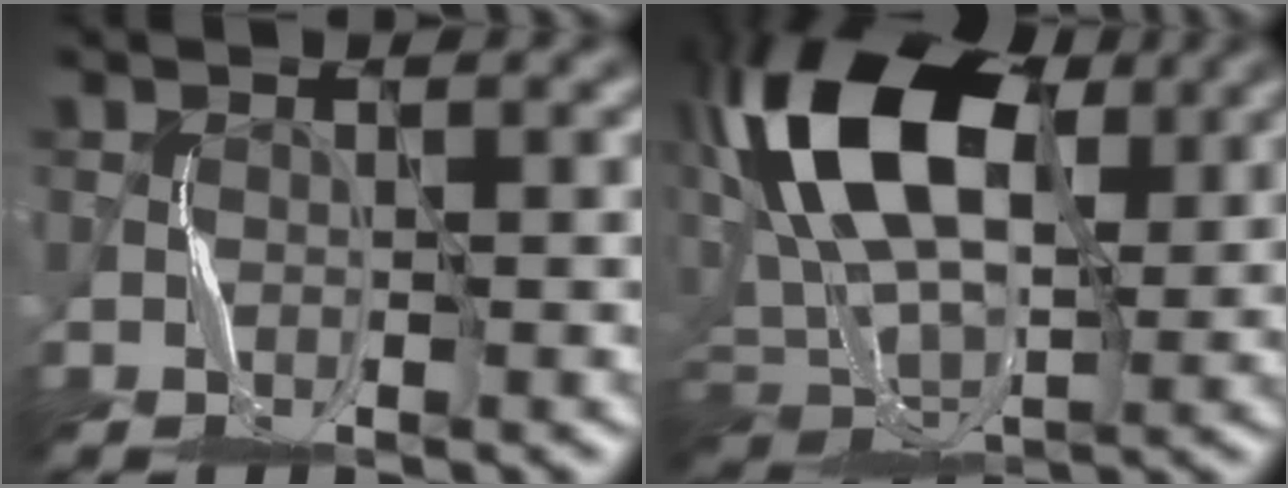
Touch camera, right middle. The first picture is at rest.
{"total": 15.5, "force": [5.7, 9.1, 11.3], "torque": [-0.211, 0.025, 0.101]}